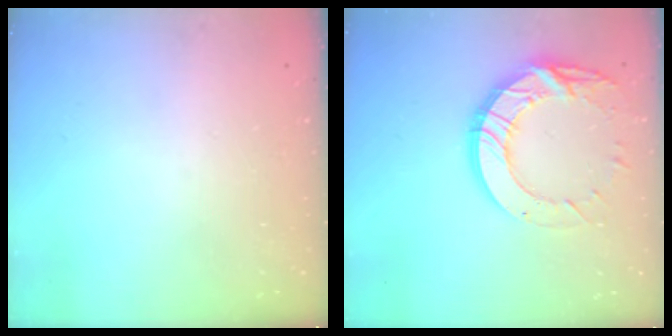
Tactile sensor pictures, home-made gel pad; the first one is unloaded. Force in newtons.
{"total": 15.8, "press": 15.8, "slide": 1.1}